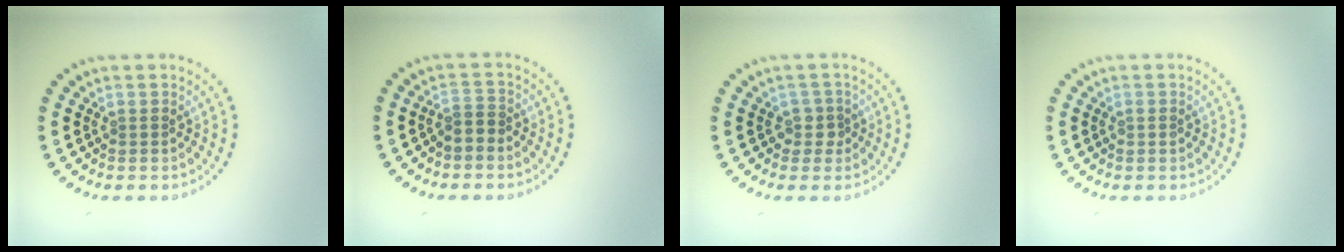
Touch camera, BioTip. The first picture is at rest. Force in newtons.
{"total": 1.2, "press": 0.8, "slide": 0.9}
{"total": 1.6, "press": 1.3, "slide": 0.9}
{"total": 0.5, "press": 0.5, "slide": 0.1}